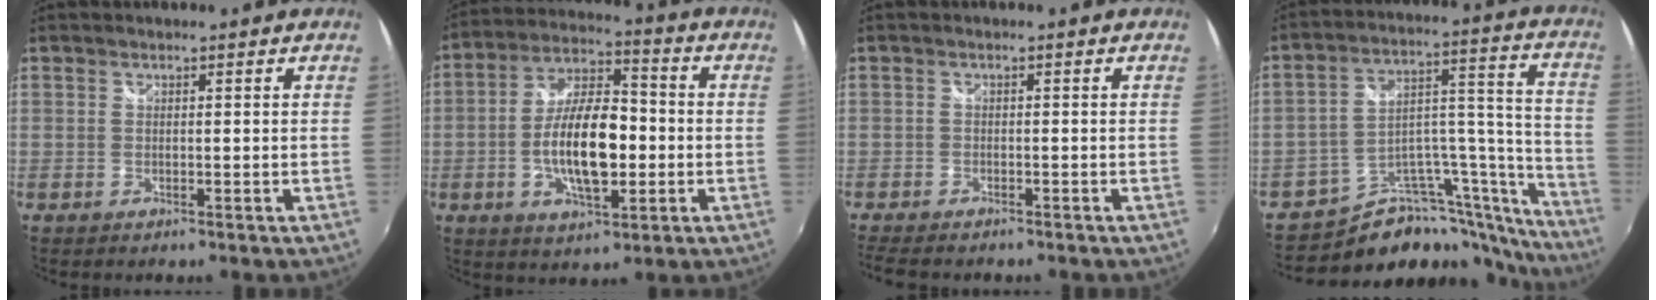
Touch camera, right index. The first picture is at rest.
{"total": 14.4, "force": [-2.6, 6.0, 12.8], "torque": [-0.247, 0.005, -0.044]}
{"total": 5.5, "force": [-4.7, 1.6, 2.3], "torque": [-0.066, -0.025, -0.084]}
{"total": 19.3, "force": [-16.2, 7.6, 7.3], "torque": [-0.082, 0.064, -0.242]}